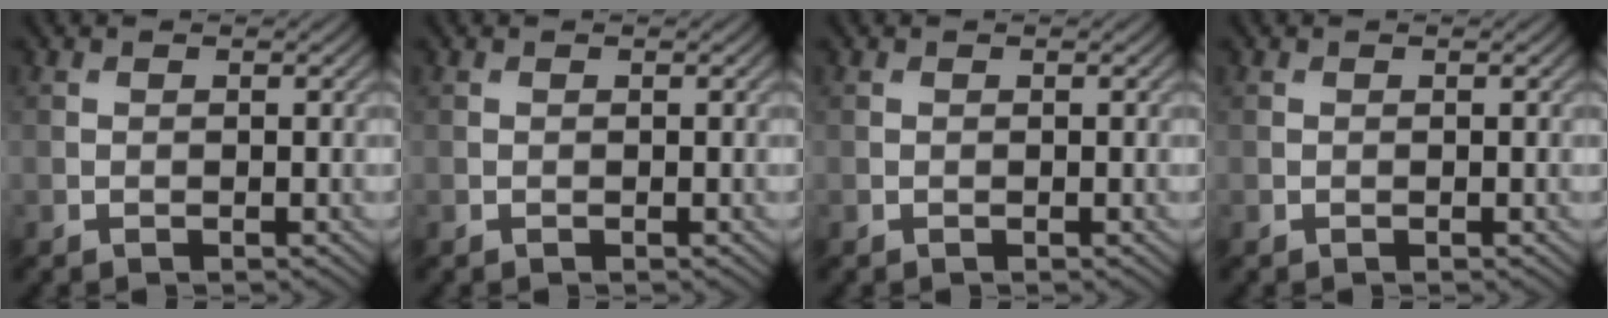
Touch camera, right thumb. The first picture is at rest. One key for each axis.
{"total": 0.0}
{"total": 0.0}
{"total": 0.0}